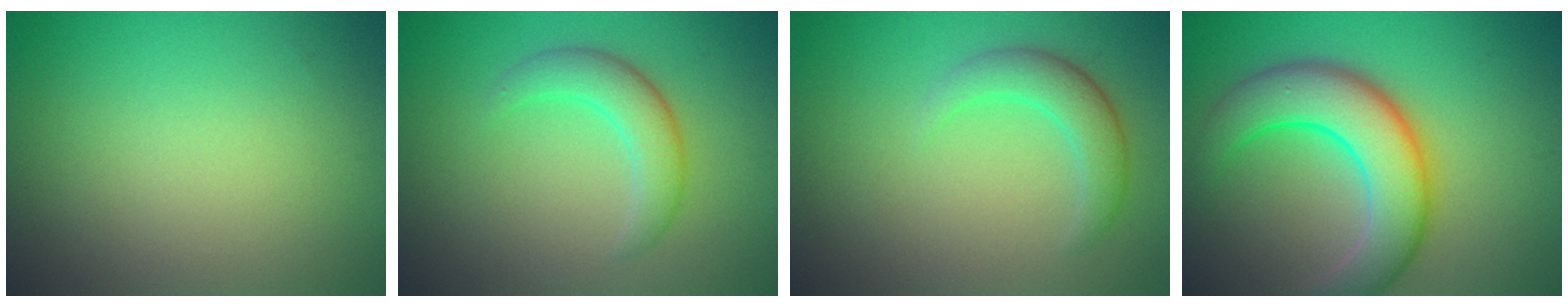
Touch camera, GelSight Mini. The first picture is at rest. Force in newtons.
{"total": 3.2, "press": 3.2, "slide": 0.2}
{"total": 2.9, "press": 2.9, "slide": 0.1}
{"total": 7.9, "press": 7.9, "slide": 0.1}